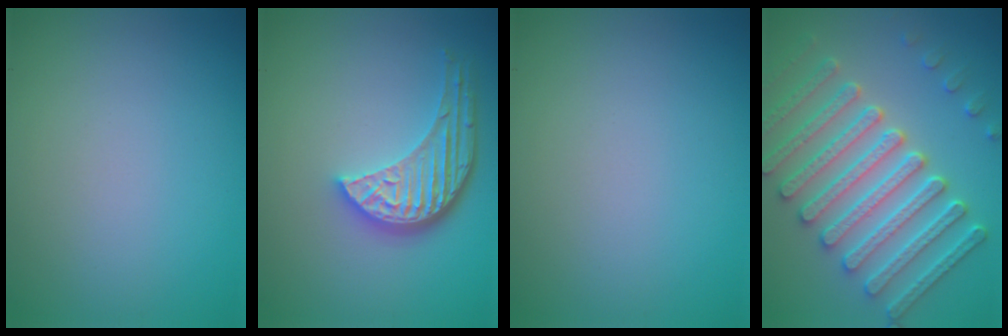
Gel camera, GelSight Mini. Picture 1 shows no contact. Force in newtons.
{"total": 4.7, "press": 3.7, "slide": 2.9}
{"total": 0.0}
{"total": 6.9, "press": 6.2, "slide": 3.1}